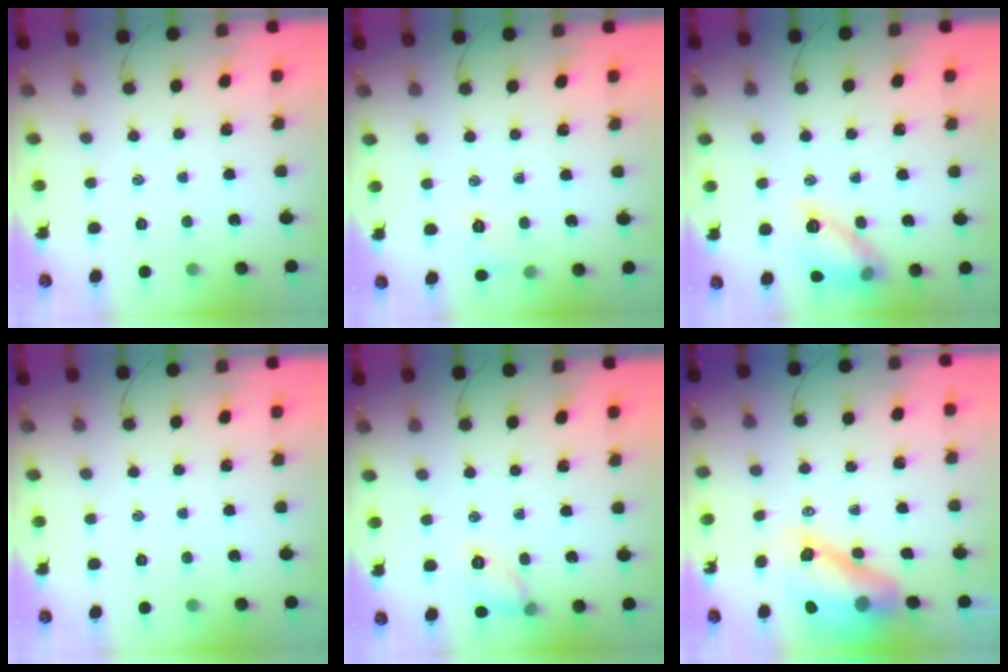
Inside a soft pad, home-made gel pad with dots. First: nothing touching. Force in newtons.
{"total": 5.2, "press": 5.1, "slide": 1.2}
{"total": 11.9, "press": 11.9, "slide": 0.3}
{"total": 0.0}
{"total": 7.8, "press": 7.8, "slide": 0.5}
{"total": 13.0, "press": 12.3, "slide": 4.3}